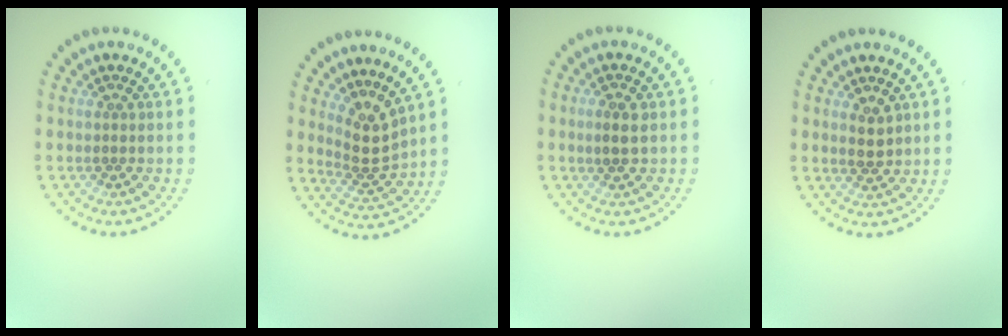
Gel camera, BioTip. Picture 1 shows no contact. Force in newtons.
{"total": 3.0, "press": 2.3, "slide": 1.9}
{"total": 2.0, "press": 2.0, "slide": 0.3}
{"total": 1.9, "press": 1.8, "slide": 0.5}